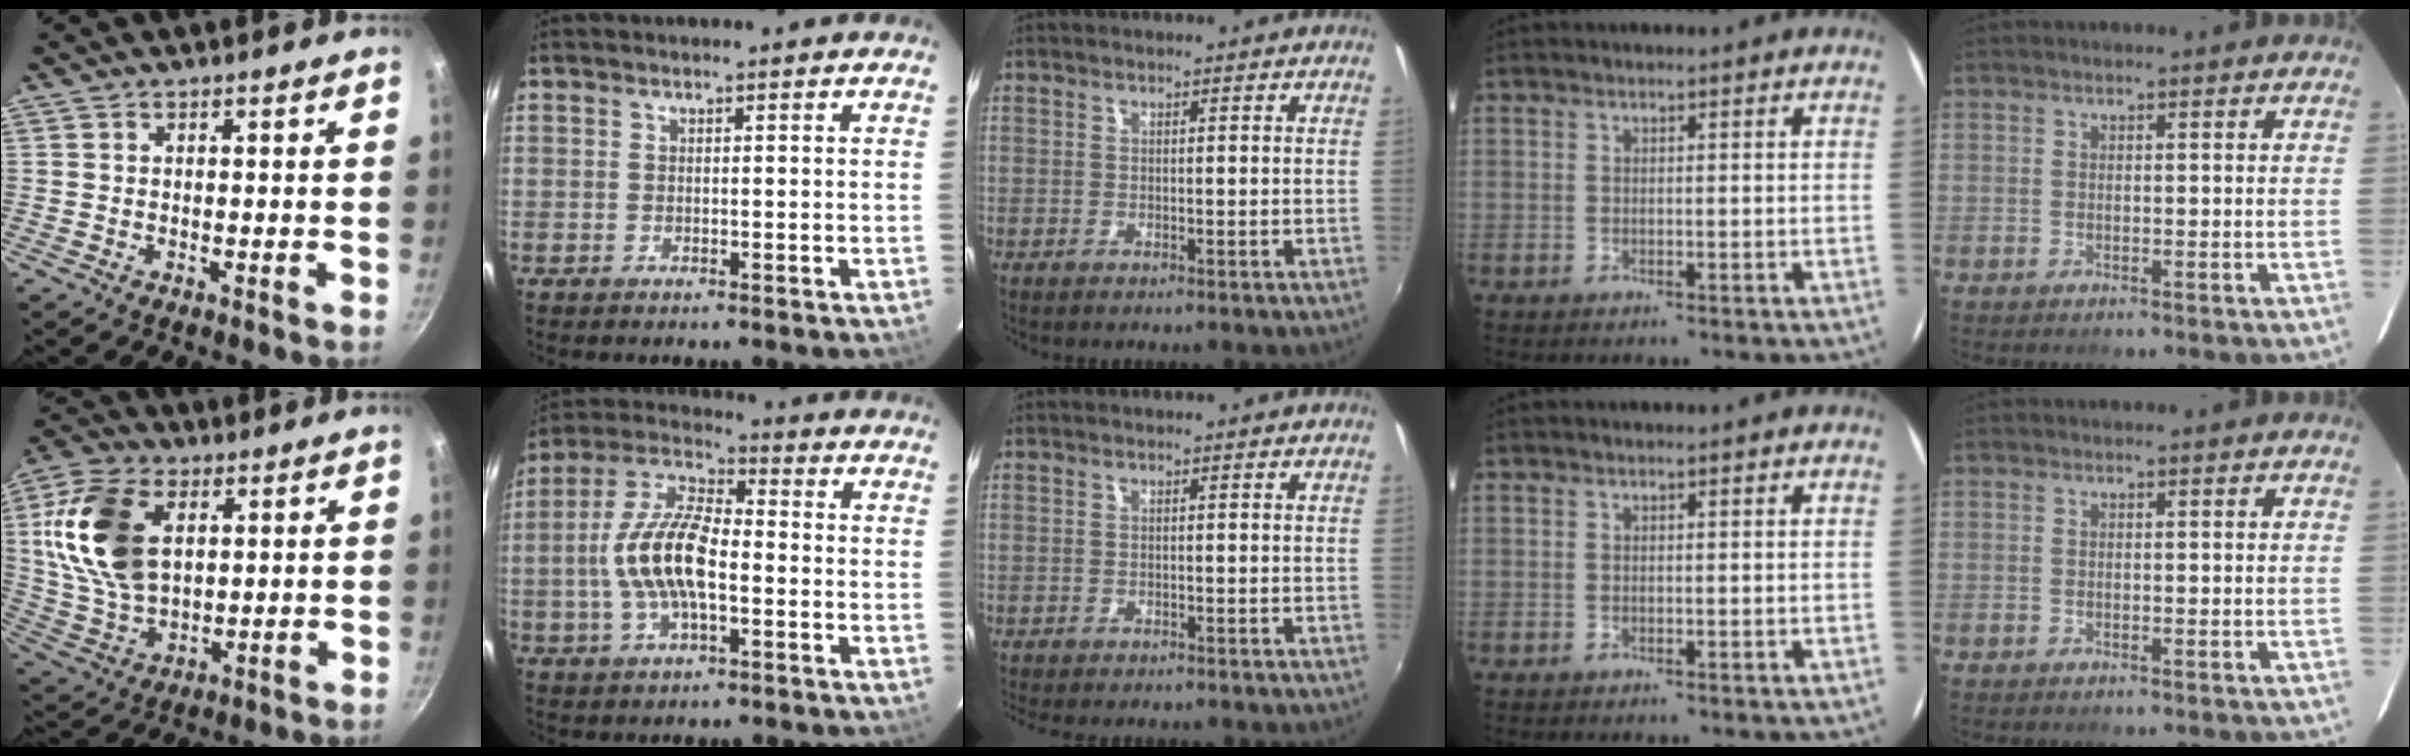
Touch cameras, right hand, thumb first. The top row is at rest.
{"thumb": {"total": 17.8, "force": [4.4, 11.2, 13.1], "torque": [-0.235, -0.002, 0.089]}, "index": {"total": 13.6, "force": [-2.3, 5.7, 12.1], "torque": [-0.252, 0.009, -0.049]}, "middle": {"total": 2.4, "force": [-2.1, 0.7, 0.9], "torque": [-0.020, -0.017, -0.031]}}